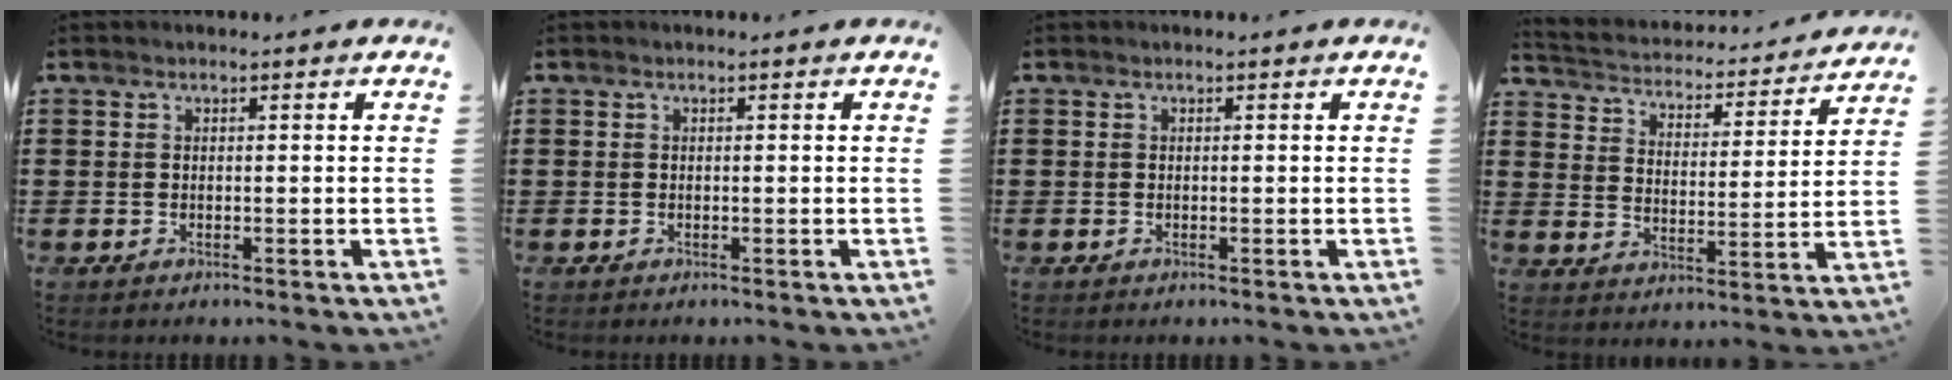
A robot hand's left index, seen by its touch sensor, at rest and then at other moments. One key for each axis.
{"total": 0.0}
{"total": 0.0}
{"total": 2.9, "fx": 2.9, "fy": 0.3, "fz": 0.0, "tx": -0.022, "ty": -0.032, "tz": 0.039}